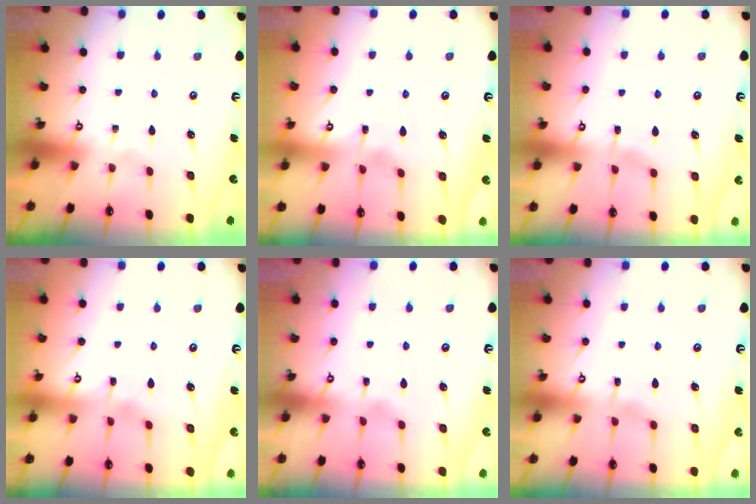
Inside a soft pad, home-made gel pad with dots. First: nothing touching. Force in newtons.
{"total": 2.8, "press": 2.8, "slide": 0.4}
{"total": 2.5, "press": 2.5, "slide": 0.4}
{"total": 2.7, "press": 2.6, "slide": 0.3}
{"total": 2.2, "press": 2.2, "slide": 0.3}
{"total": 2.6, "press": 2.5, "slide": 0.4}